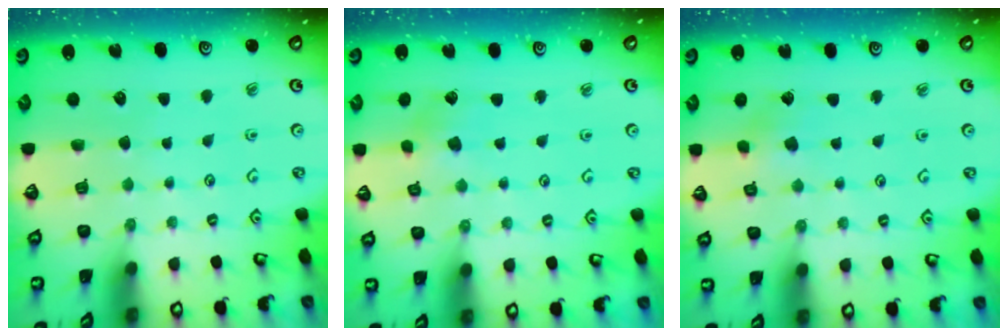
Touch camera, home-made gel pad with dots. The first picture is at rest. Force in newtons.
{"total": 2.8, "press": 2.8, "slide": 0.5}
{"total": 2.6, "press": 2.6, "slide": 0.2}